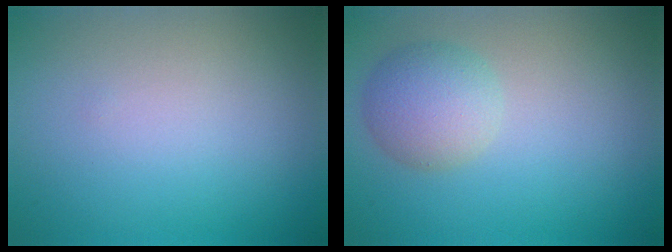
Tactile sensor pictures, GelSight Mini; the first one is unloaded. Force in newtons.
{"total": 2.8, "press": 2.8, "slide": 0.3}